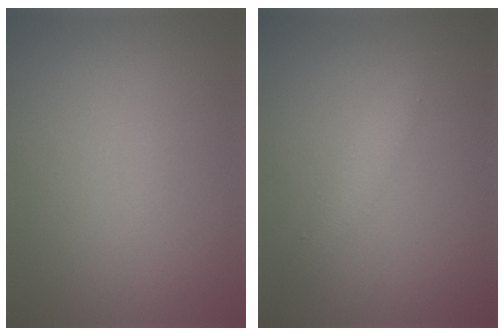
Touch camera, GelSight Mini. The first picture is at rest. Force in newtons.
{"total": 1.8, "press": 1.8, "slide": 0.1}